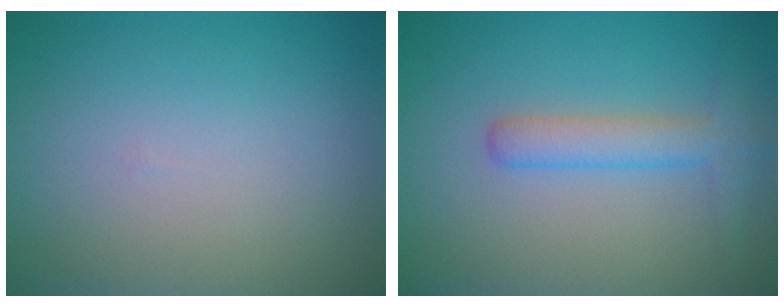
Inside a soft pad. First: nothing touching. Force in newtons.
{"total": 3.0, "press": 3.0, "slide": 0.1}